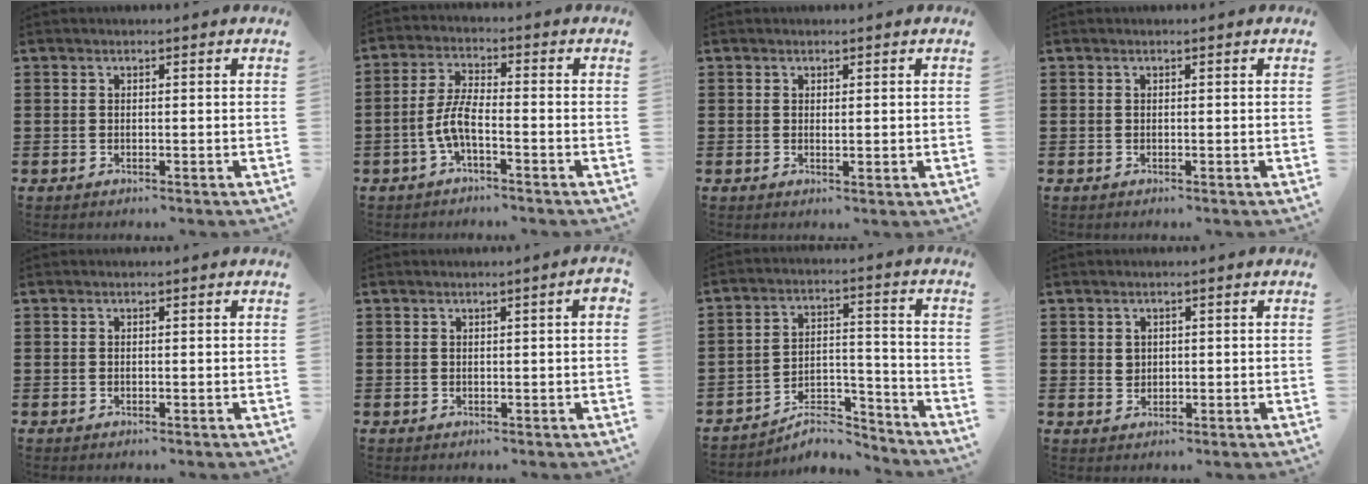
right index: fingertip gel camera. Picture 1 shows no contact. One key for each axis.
{"total": 5.4, "fx": -2.1, "fy": 1.5, "fz": 4.8, "tx": -0.109, "ty": -0.005, "tz": -0.043}
{"total": 0.7, "fx": 0.3, "fy": 0.1, "fz": 0.7, "tx": -0.014, "ty": 0.000, "tz": 0.005}
{"total": 0.0}
{"total": 0.0}
{"total": 1.5, "fx": 0.4, "fy": 0.0, "fz": 1.5, "tx": -0.027, "ty": 0.000, "tz": 0.006}
{"total": 7.0, "fx": -6.4, "fy": 2.1, "fz": 2.1, "tx": -0.026, "ty": 0.021, "tz": -0.119}
{"total": 1.5, "fx": 0.5, "fy": 1.3, "fz": 0.6, "tx": -0.014, "ty": 0.007, "tz": 0.011}